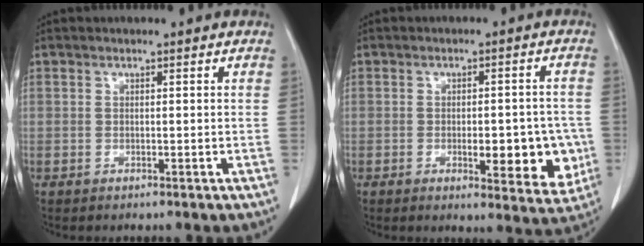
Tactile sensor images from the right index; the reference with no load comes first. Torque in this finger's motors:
{"motor_torque": [0.75, -0.52, 0.16, 0.07]}